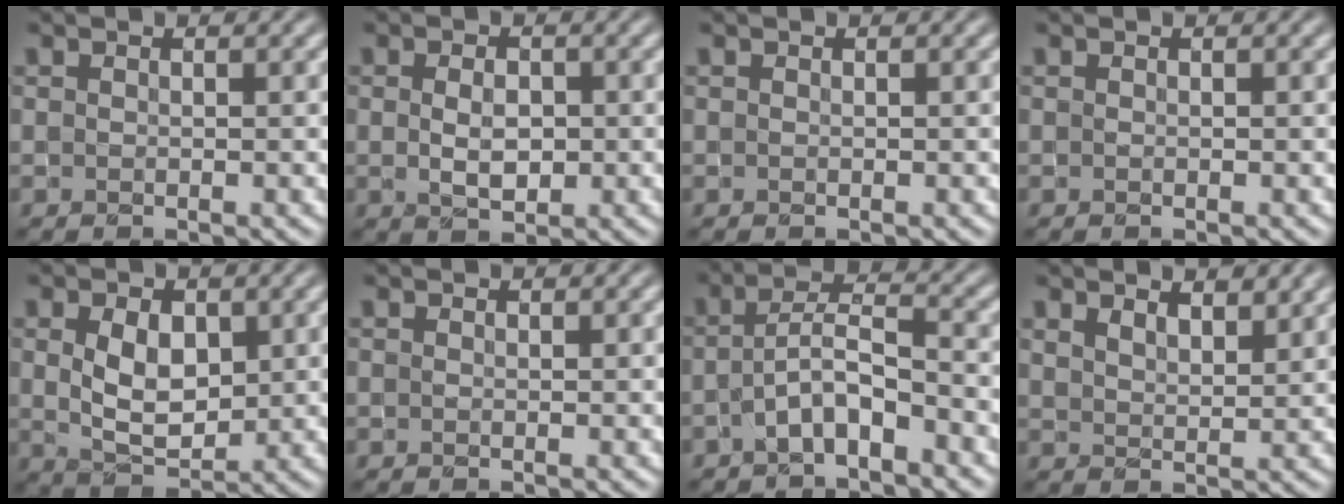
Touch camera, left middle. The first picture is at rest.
{"total": 2.7, "force": [0.0, 1.6, 2.2], "torque": [-0.041, -0.001, 0.001]}
{"total": 0.0}
{"total": 0.0}
{"total": 4.6, "force": [0.7, 2.9, 3.5], "torque": [-0.073, -0.003, 0.016]}
{"total": 0.0}
{"total": 3.7, "force": [-2.0, 1.1, 2.9], "torque": [-0.055, 0.014, -0.042]}
{"total": 3.4, "force": [2.6, 1.2, 1.8], "torque": [-0.031, 0.002, 0.044]}